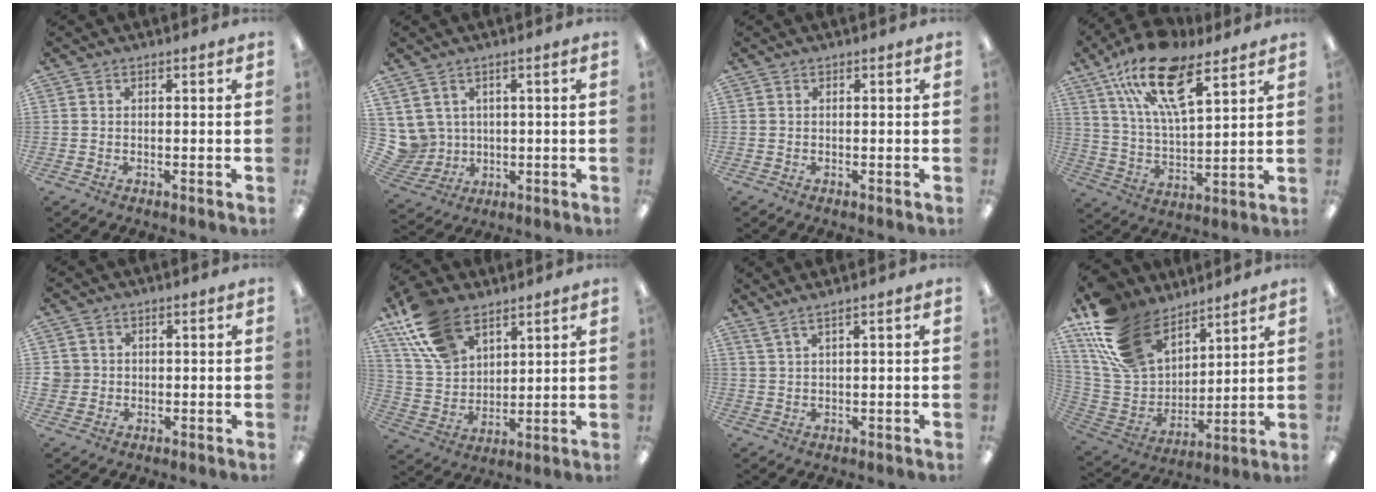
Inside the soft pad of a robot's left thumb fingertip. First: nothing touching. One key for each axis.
{"total": 6.5, "fx": 2.3, "fy": 6.0, "fz": 0.9, "tx": -0.056, "ty": -0.004, "tz": 0.052}
{"total": 0.0}
{"total": 19.9, "fx": 11.6, "fy": 8.2, "fz": 14.0, "tx": -0.249, "ty": -0.043, "tz": 0.204}
{"total": 3.4, "fx": 0.2, "fy": 3.4, "fz": 0.4, "tx": -0.013, "ty": 0.006, "tz": 0.005}
{"total": 16.8, "fx": 10.7, "fy": 9.5, "fz": 8.7, "tx": -0.198, "ty": -0.029, "tz": 0.207}
{"total": 2.5, "fx": 1.9, "fy": 0.0, "fz": 1.6, "tx": -0.037, "ty": -0.002, "tz": 0.034}
{"total": 19.9, "fx": 13.4, "fy": 11.6, "fz": 9.3, "tx": -0.223, "ty": -0.063, "tz": 0.257}